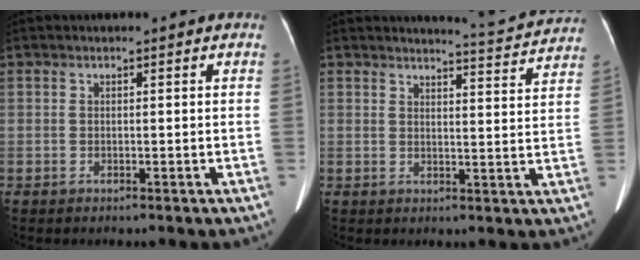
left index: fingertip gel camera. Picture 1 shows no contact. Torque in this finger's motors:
{"motor_torque": [0.47, -1.11, -0.07, 0.00]}